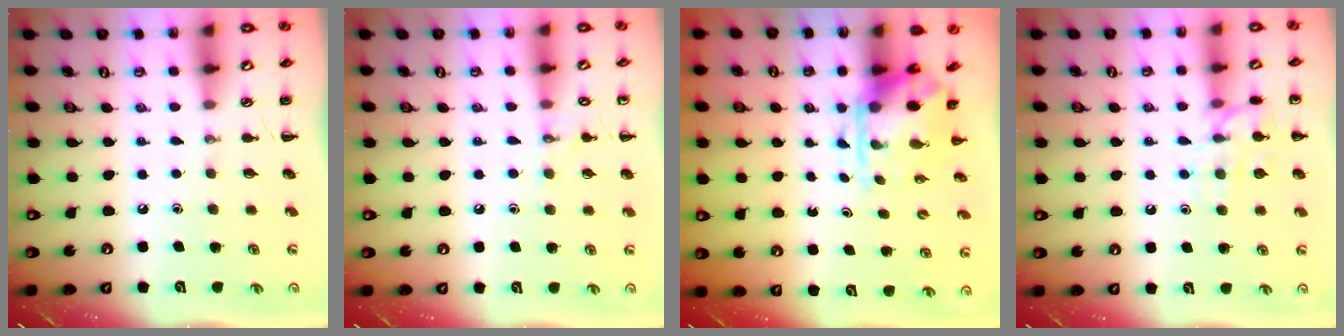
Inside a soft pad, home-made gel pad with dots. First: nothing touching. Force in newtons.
{"total": 7.2, "press": 6.8, "slide": 2.1}
{"total": 3.7, "press": 3.6, "slide": 0.9}
{"total": 11.6, "press": 11.6, "slide": 0.4}